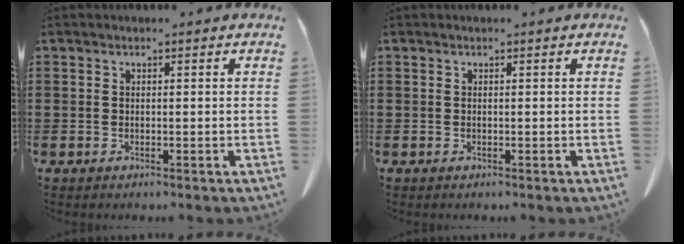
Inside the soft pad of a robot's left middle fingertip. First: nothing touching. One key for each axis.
{"total": 0.0}